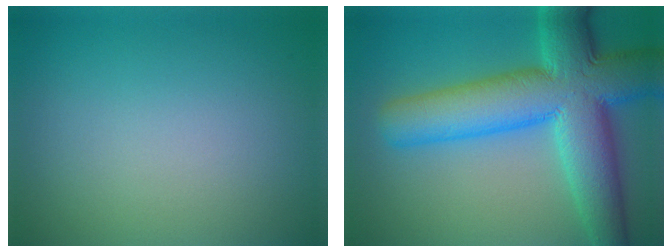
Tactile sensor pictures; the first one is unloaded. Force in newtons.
{"total": 12.1, "press": 12.1, "slide": 0.3}